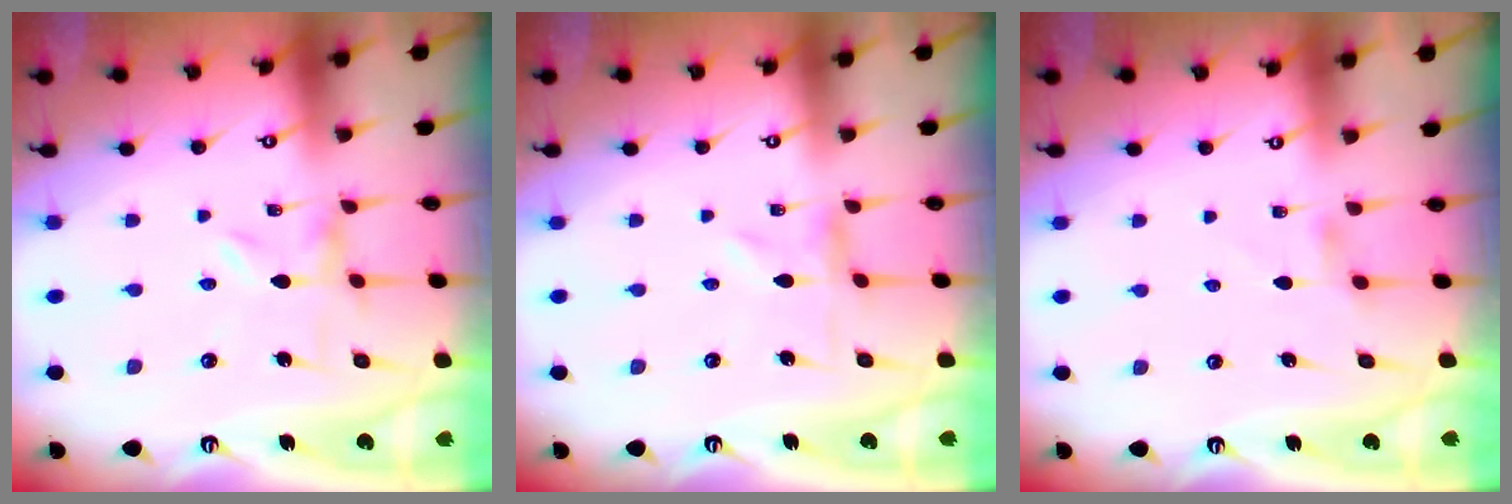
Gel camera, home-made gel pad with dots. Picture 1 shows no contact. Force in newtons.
{"total": 0.0}
{"total": 1.6, "press": 1.6, "slide": 0.4}